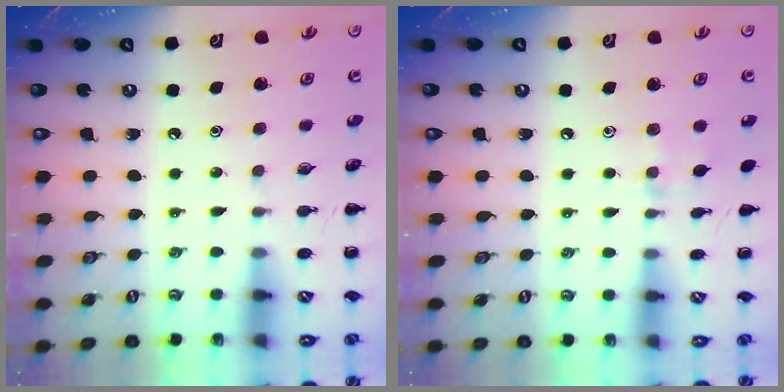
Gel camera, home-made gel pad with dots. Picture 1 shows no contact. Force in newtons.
{"total": 5.0, "press": 4.6, "slide": 1.8}